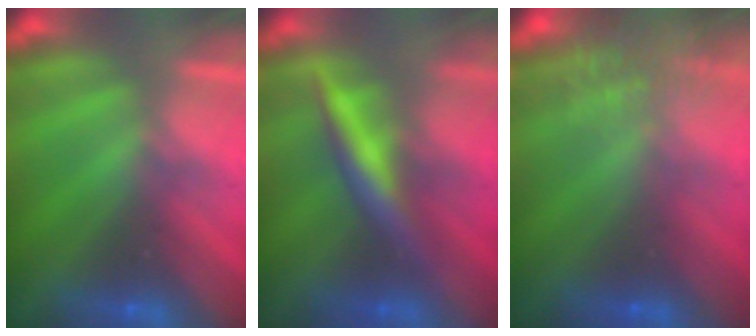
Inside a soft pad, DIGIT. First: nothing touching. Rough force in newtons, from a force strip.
{"total": 2.9}
{"total": 7.4}